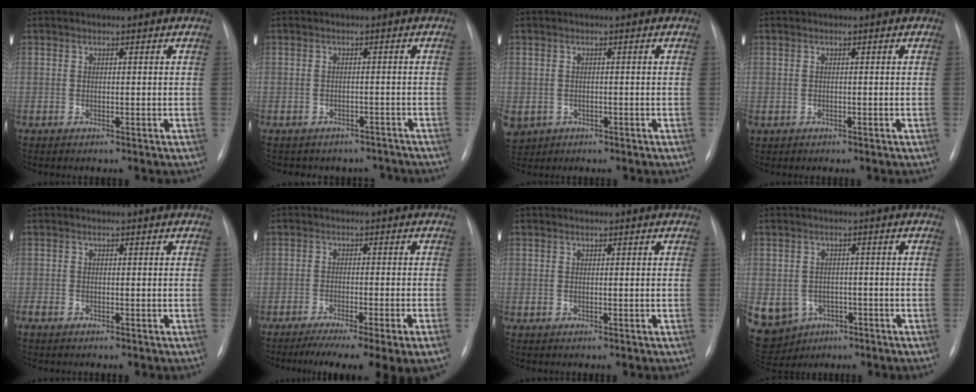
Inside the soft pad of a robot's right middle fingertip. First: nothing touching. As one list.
[{"total": 7.8, "force": [-6.8, 3.7, 0.4], "torque": [-0.001, 0.022, -0.068]}, {"total": 6.7, "force": [-3.1, 5.6, 2.2], "torque": [-0.068, -0.002, -0.040]}, {"total": 0.6, "force": [-0.4, 0.4, 0.2], "torque": [-0.008, 0.002, 0.000]}, {"total": 1.7, "force": [-1.3, 0.5, 0.9], "torque": [-0.017, -0.004, -0.018]}, {"total": 13.6, "force": [-9.9, 0.4, 9.2], "torque": [-0.105, -0.019, -0.148]}, {"total": 0.0}, {"total": 14.8, "force": [-5.9, 12.7, 4.9], "torque": [-0.153, 0.007, -0.068]}]